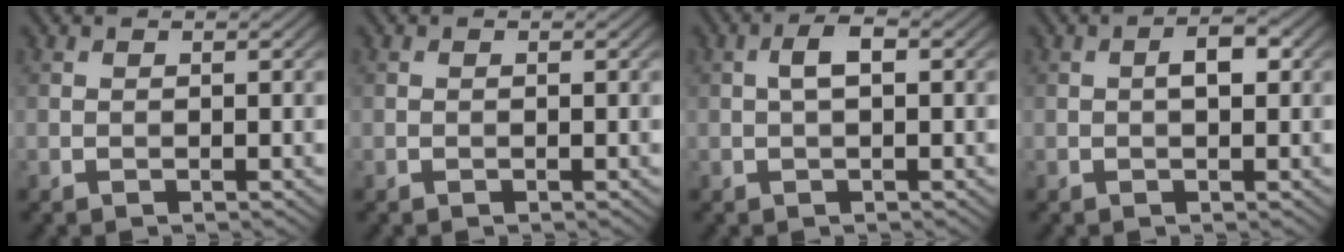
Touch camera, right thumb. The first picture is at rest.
{"total": 0.0}
{"total": 2.5, "force": [0.2, 0.9, 2.3], "torque": [-0.046, 0.011, 0.000]}
{"total": 2.4, "force": [0.2, 1.0, 2.2], "torque": [-0.032, 0.006, 0.000]}